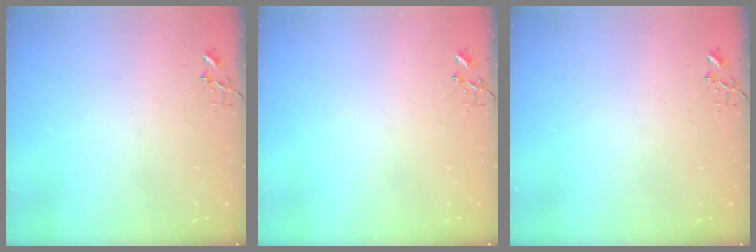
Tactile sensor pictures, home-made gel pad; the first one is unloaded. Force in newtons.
{"total": 0.0}
{"total": 0.0}